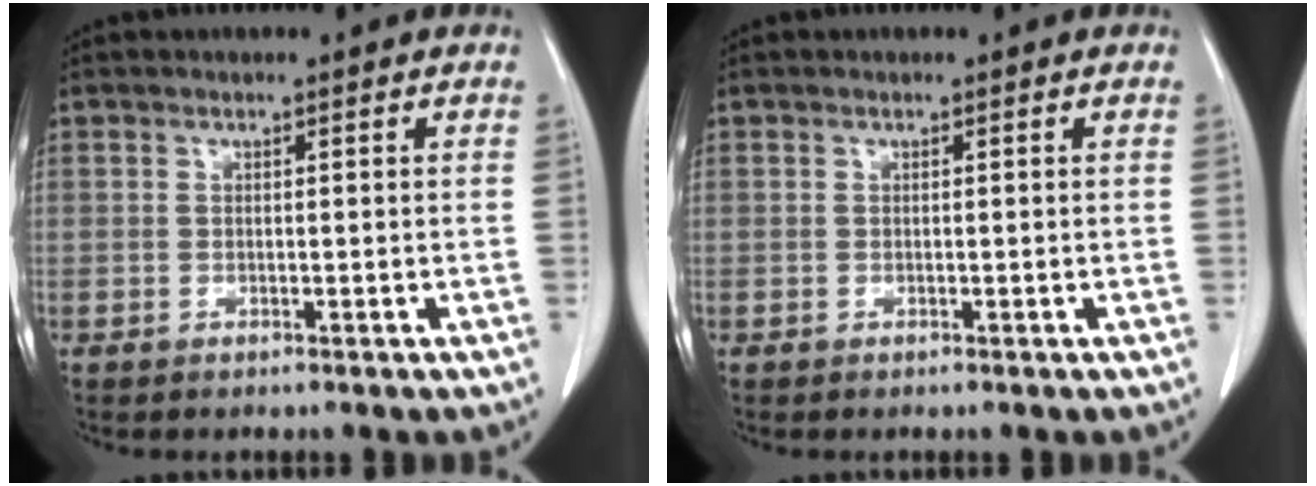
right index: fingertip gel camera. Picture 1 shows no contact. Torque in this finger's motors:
{"motor_torque": [0.00, 0.00, 0.00, 0.00]}